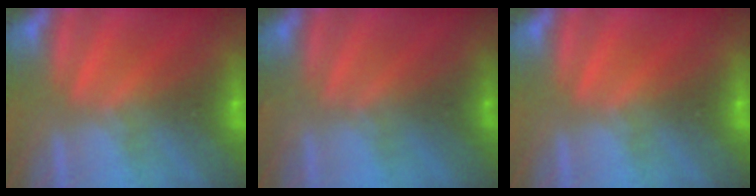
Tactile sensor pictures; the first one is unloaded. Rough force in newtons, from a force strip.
{"total": 4.7}
{"total": 0.0}